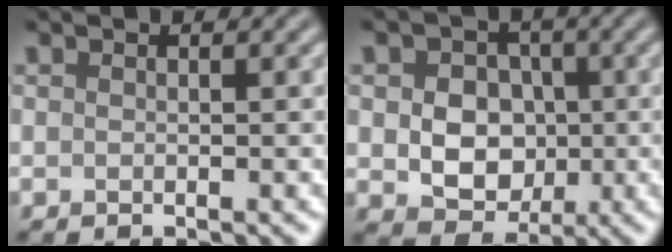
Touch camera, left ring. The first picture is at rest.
{"total": 6.5, "force": [-0.1, 5.2, 3.9], "torque": [-0.046, 0.009, -0.012]}